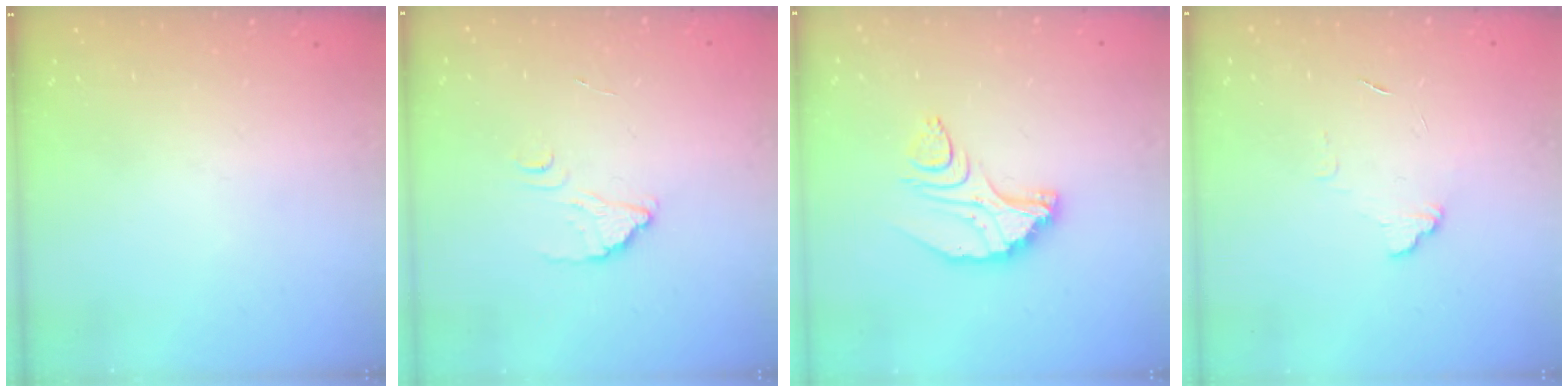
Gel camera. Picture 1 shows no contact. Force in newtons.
{"total": 2.2, "press": 2.2, "slide": 0.1}
{"total": 8.9, "press": 8.8, "slide": 0.8}
{"total": 5.7, "press": 5.7, "slide": 0.5}